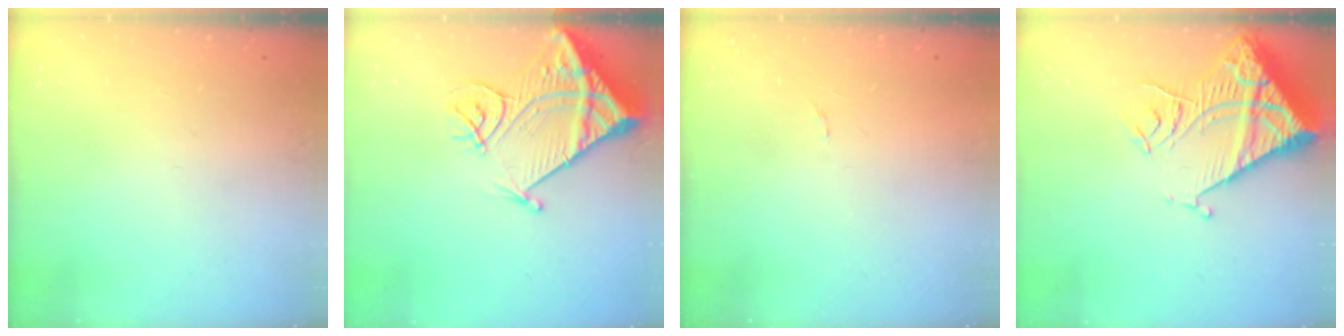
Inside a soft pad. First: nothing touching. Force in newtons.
{"total": 16.0, "press": 15.9, "slide": 1.8}
{"total": 4.3, "press": 4.2, "slide": 0.3}
{"total": 14.6, "press": 14.5, "slide": 1.4}